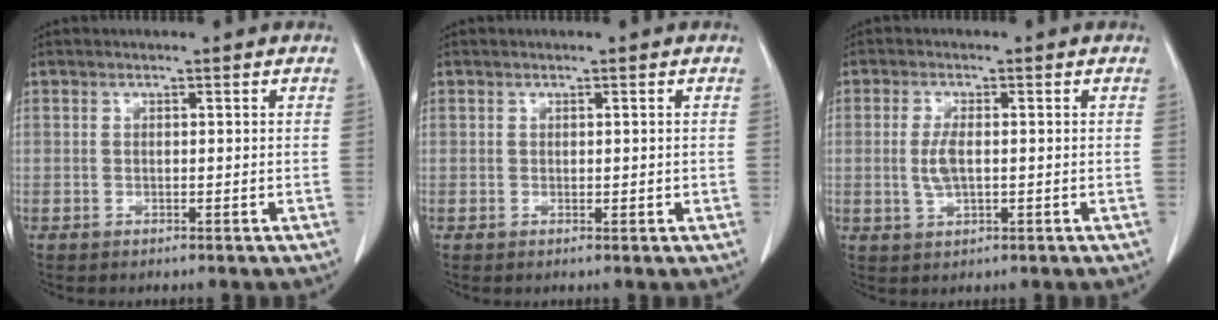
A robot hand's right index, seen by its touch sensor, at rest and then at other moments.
{"total": 0.8, "force": [0.0, 0.5, 0.6], "torque": [-0.008, -0.002, 0.002]}
{"total": 3.7, "force": [-0.2, 1.3, 3.5], "torque": [-0.081, -0.003, -0.002]}